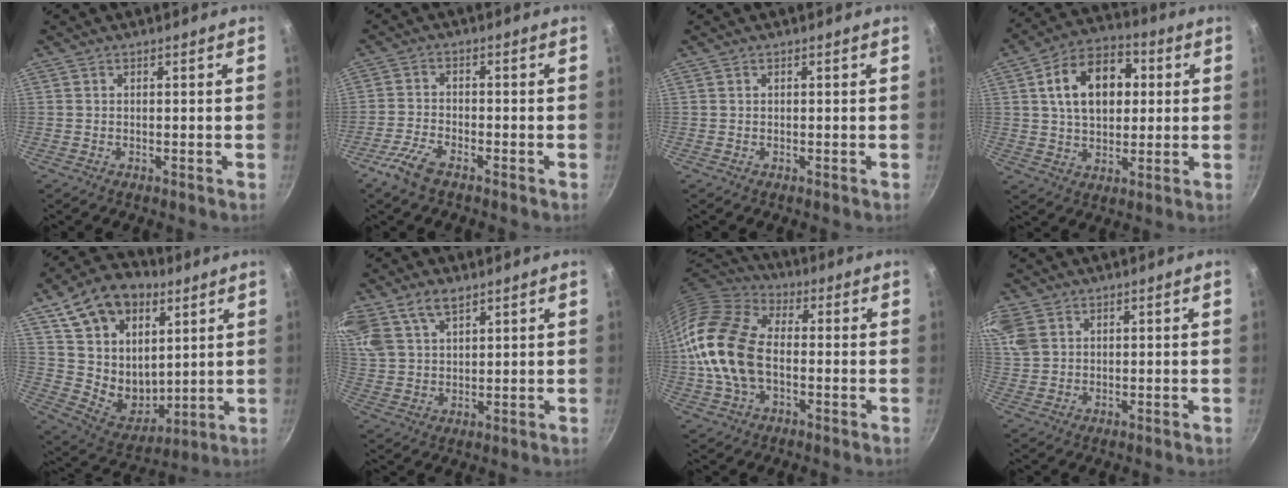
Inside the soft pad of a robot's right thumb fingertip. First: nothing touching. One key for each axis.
{"total": 5.3, "fx": -3.6, "fy": 1.8, "fz": 3.4, "tx": -0.081, "ty": 0.020, "tz": -0.078}
{"total": 0.0}
{"total": 15.2, "fx": 3.0, "fy": 10.2, "fz": 10.8, "tx": -0.142, "ty": 0.016, "tz": 0.039}
{"total": 20.9, "fx": 9.5, "fy": 14.7, "fz": 11.4, "tx": -0.155, "ty": -0.039, "tz": 0.179}
{"total": 13.1, "fx": 7.9, "fy": 7.8, "fz": 7.0, "tx": -0.154, "ty": 0.011, "tz": 0.163}
{"total": 17.6, "fx": -1.4, "fy": 11.5, "fz": 13.3, "tx": -0.250, "ty": 0.030, "tz": -0.041}
{"total": 9.1, "fx": 3.9, "fy": 6.8, "fz": 4.7, "tx": -0.108, "ty": 0.016, "tz": 0.082}